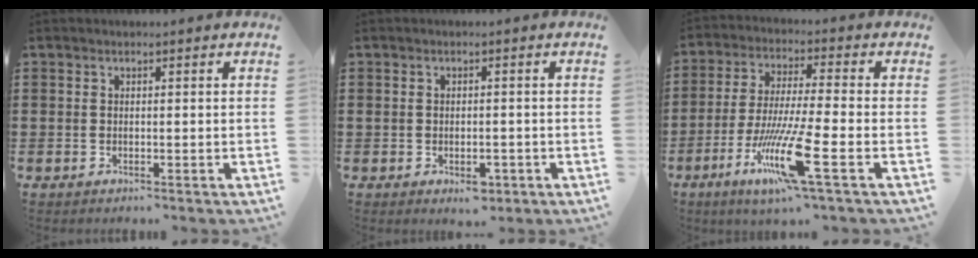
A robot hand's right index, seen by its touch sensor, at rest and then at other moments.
{"total": 2.7, "force": [-1.1, 1.5, 2.0], "torque": [-0.035, 0.002, -0.019]}
{"total": 12.8, "force": [-5.7, 1.3, 11.4], "torque": [-0.239, -0.012, -0.107]}